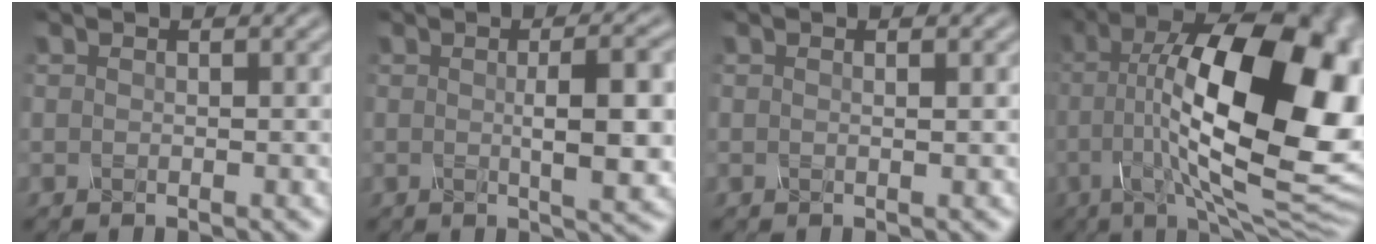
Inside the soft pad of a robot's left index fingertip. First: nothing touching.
{"total": 6.3, "force": [0.1, 1.4, 6.1], "torque": [-0.081, 0.003, 0.002]}
{"total": 0.9, "force": [0.2, 0.3, 0.9], "torque": [-0.007, 0.003, -0.002]}
{"total": 19.4, "force": [1.4, 7.6, 17.8], "torque": [-0.253, 0.012, 0.035]}